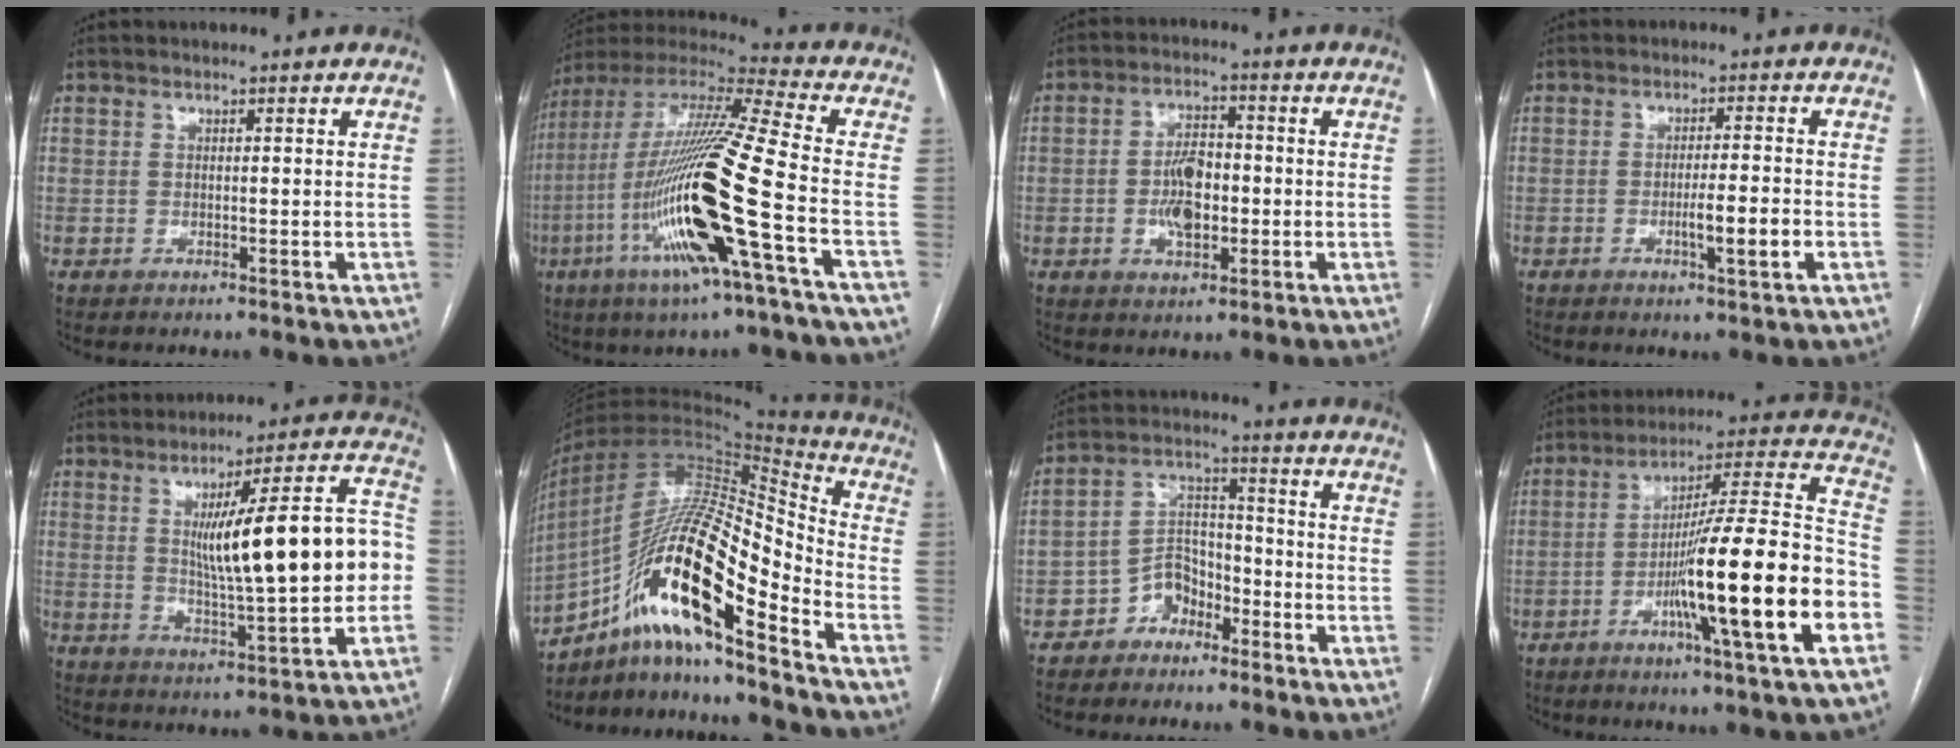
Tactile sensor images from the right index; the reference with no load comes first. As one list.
[{"total": 23.0, "force": [-7.0, 0.6, 21.9], "torque": [-0.449, -0.028, -0.139]}, {"total": 6.8, "force": [-1.2, 3.4, 5.8], "torque": [-0.109, 0.006, -0.021]}, {"total": 5.1, "force": [-1.8, 0.1, 4.8], "torque": [-0.074, -0.008, -0.027]}, {"total": 18.1, "force": [0.7, 2.4, 17.9], "torque": [-0.259, 0.028, 0.017]}, {"total": 20.7, "force": [-10.7, 3.5, 17.4], "torque": [-0.338, 0.009, -0.188]}, {"total": 6.4, "force": [-4.2, 4.1, 2.5], "torque": [-0.045, 0.020, -0.078]}, {"total": 22.2, "force": [-7.5, -0.2, 20.9], "torque": [-0.294, -0.008, -0.126]}]